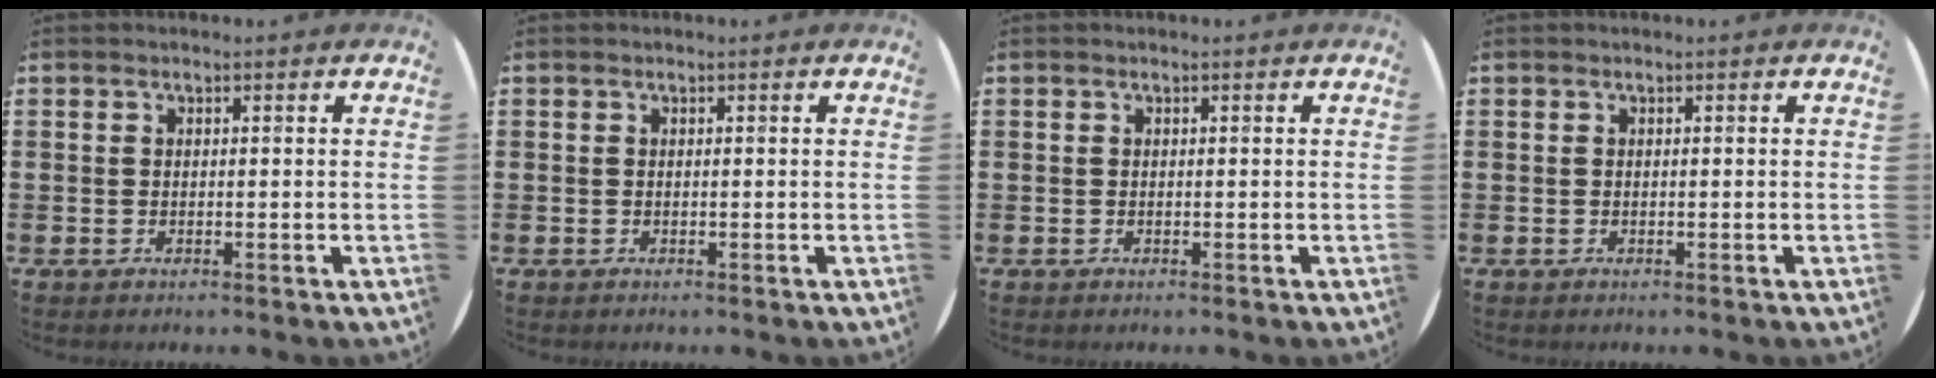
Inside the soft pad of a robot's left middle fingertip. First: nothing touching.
{"total": 0.0}
{"total": 0.0}
{"total": 0.0}